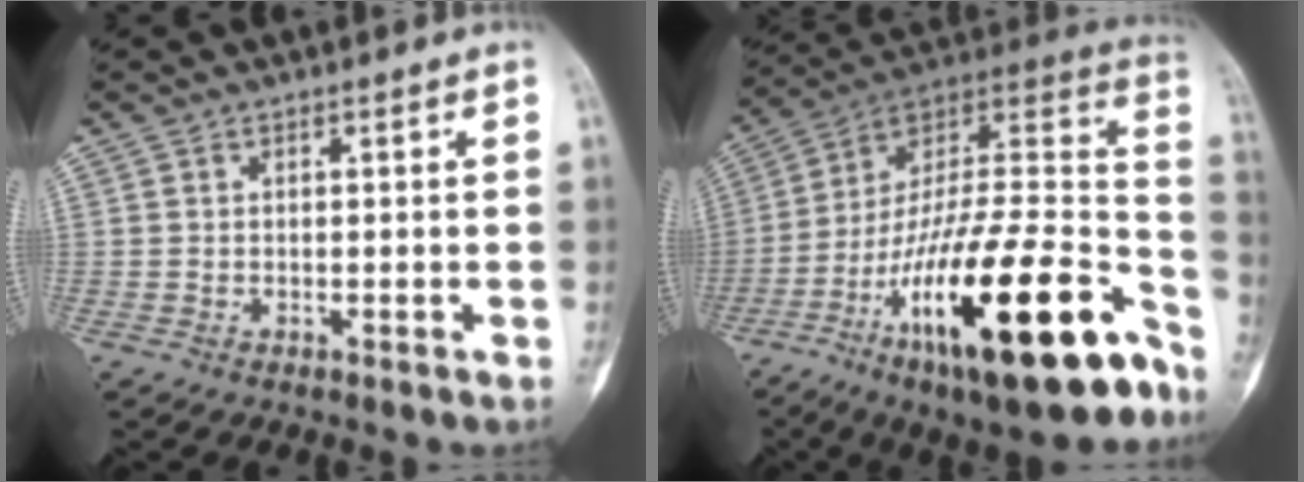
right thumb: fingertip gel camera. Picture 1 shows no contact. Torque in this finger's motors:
{"motor_torque": [3.44, 1.57, 1.41, -1.36, 0.81]}